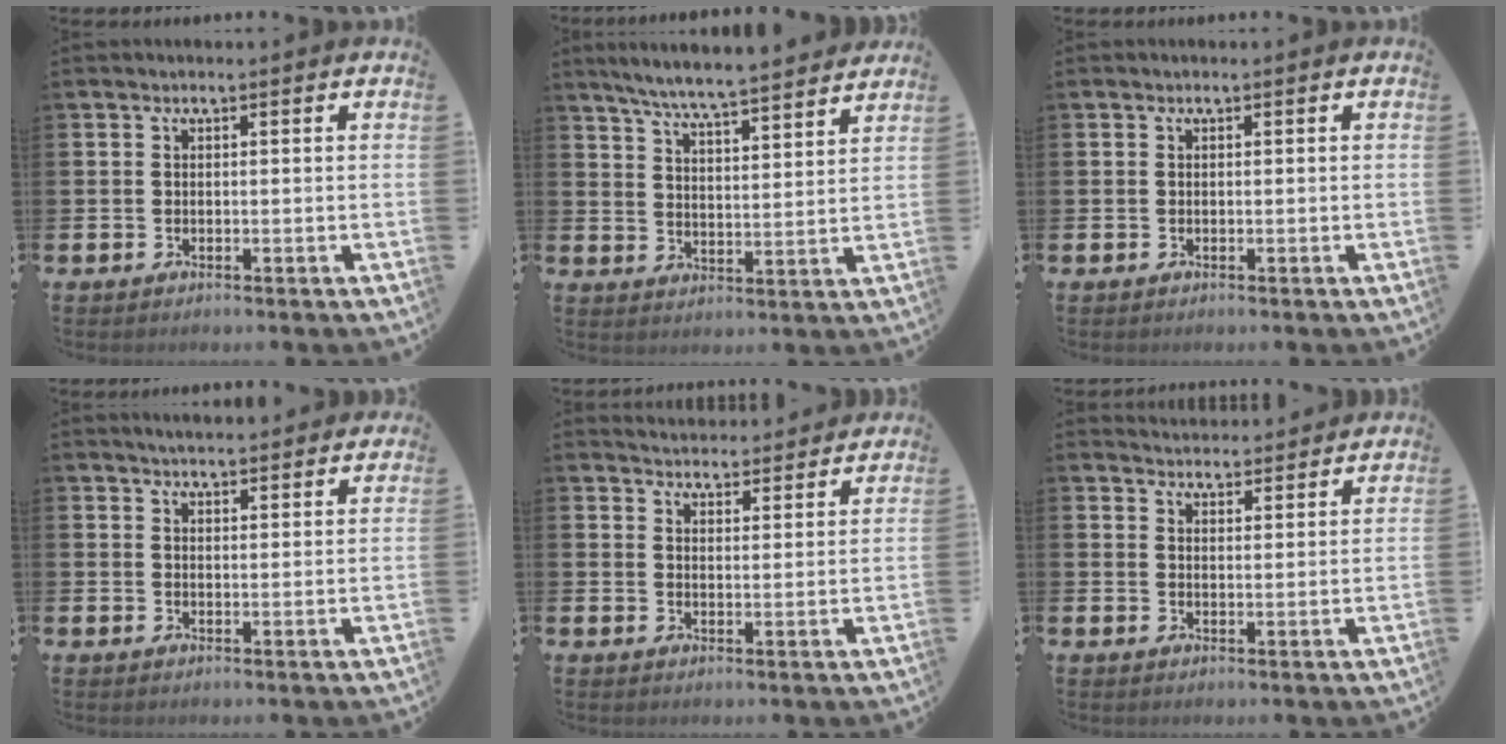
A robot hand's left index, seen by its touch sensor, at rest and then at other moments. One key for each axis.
{"total": 6.9, "fx": 6.6, "fy": -0.2, "fz": 2.0, "tx": -0.057, "ty": -0.046, "tz": 0.114}
{"total": 0.0}
{"total": 3.4, "fx": 3.4, "fy": 0.3, "fz": 0.4, "tx": -0.013, "ty": -0.014, "tz": 0.062}
{"total": 4.3, "fx": 4.2, "fy": 0.6, "fz": -0.3, "tx": -0.005, "ty": -0.029, "tz": 0.076}
{"total": 3.9, "fx": 3.9, "fy": 0.4, "fz": -0.3, "tx": -0.003, "ty": -0.026, "tz": 0.071}